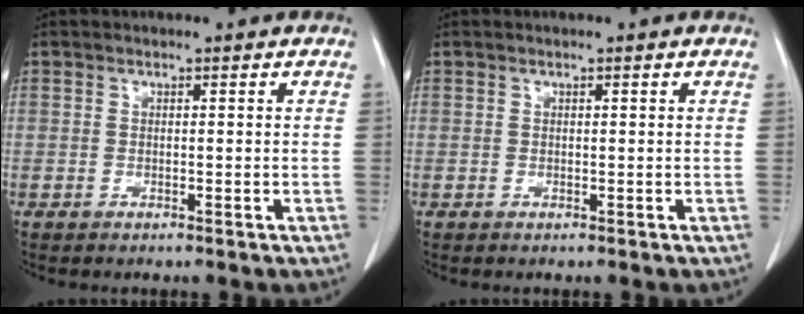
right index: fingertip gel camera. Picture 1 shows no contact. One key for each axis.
{"total": 0.0}